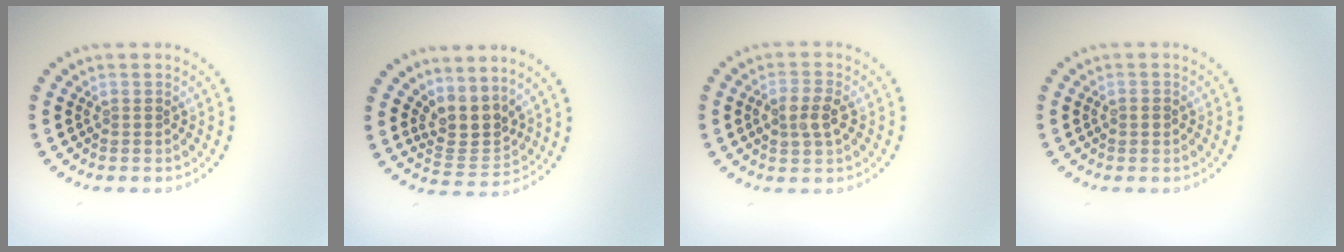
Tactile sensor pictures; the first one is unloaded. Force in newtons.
{"total": 3.3, "press": 2.5, "slide": 2.2}
{"total": 2.5, "press": 2.4, "slide": 0.6}
{"total": 1.0, "press": 1.0, "slide": 0.2}